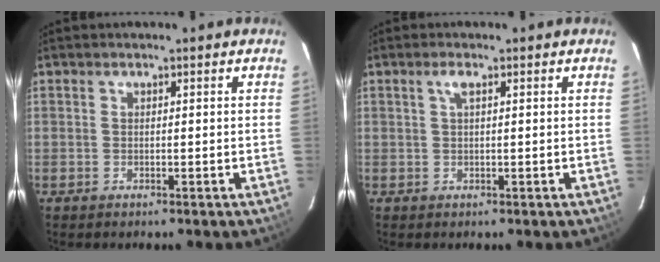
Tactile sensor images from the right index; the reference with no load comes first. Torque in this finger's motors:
{"motor_torque": [0.17, -0.02, 0.12, 0.03]}